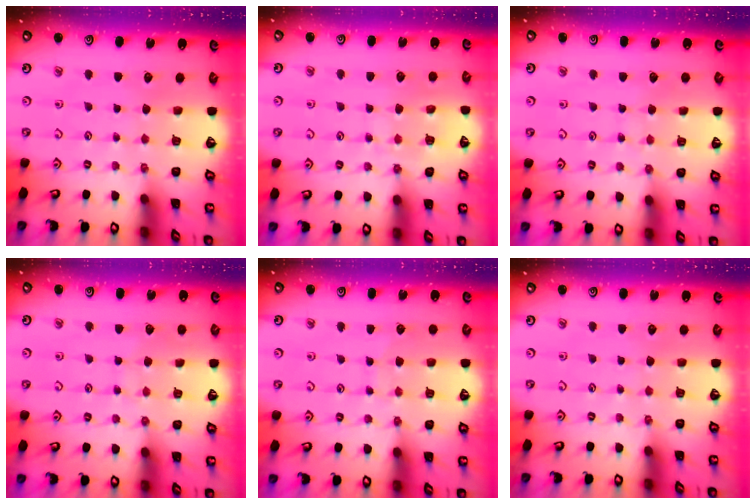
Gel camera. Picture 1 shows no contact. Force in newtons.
{"total": 6.8, "press": 6.8, "slide": 0.7}
{"total": 4.4, "press": 4.4, "slide": 0.4}
{"total": 4.4, "press": 4.4, "slide": 0.5}
{"total": 5.9, "press": 5.9, "slide": 0.4}
{"total": 0.0}